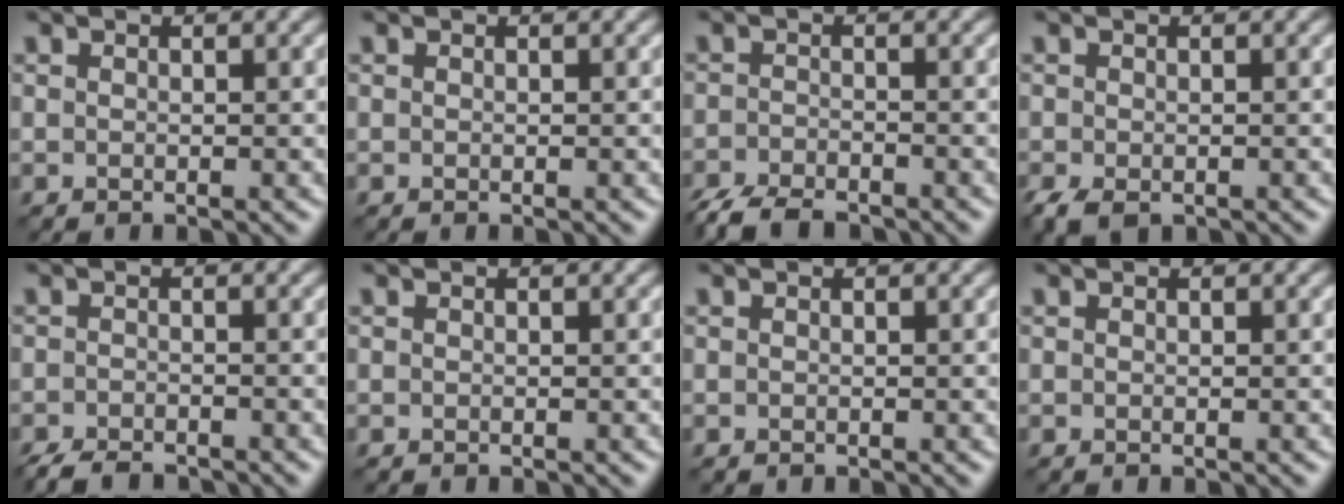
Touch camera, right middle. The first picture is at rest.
{"total": 0.0}
{"total": 4.8, "force": [-4.1, 1.5, 2.0], "torque": [-0.031, -0.010, -0.083]}
{"total": 2.7, "force": [-1.8, 1.3, 1.5], "torque": [-0.032, -0.013, -0.030]}
{"total": 3.5, "force": [-3.1, 0.9, 1.4], "torque": [-0.022, -0.009, -0.060]}
{"total": 0.0}
{"total": 0.0}
{"total": 0.0}